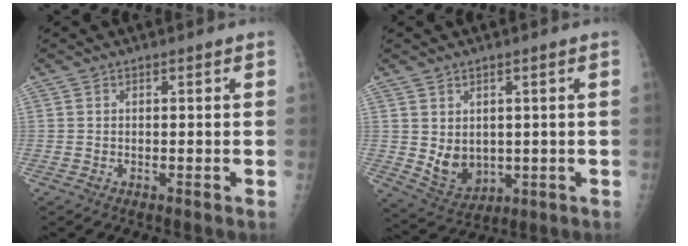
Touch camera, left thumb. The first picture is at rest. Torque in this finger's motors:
{"motor_torque": [-0.16, 0.29, 0.08, -0.20, 0.03]}